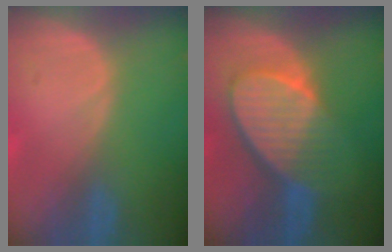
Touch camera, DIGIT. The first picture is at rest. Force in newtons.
{"total": 8.9, "press": 8.0, "slide": 3.8}